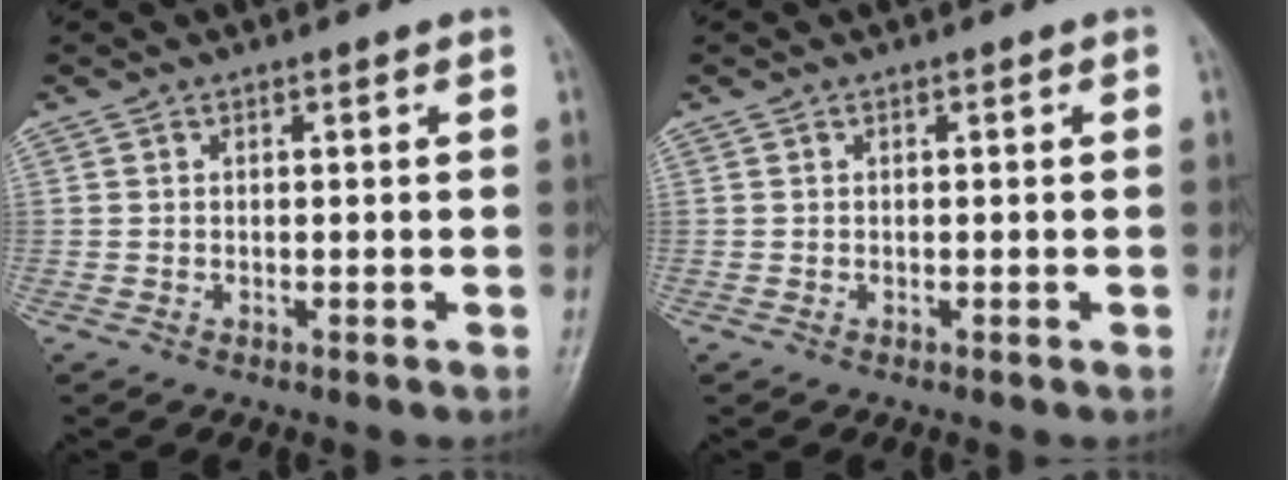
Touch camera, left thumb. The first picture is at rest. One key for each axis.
{"total": 0.0}